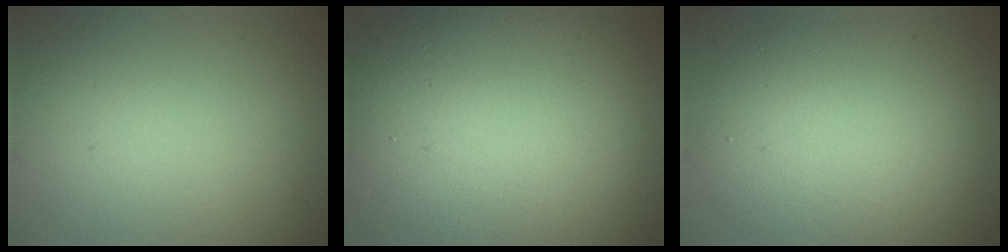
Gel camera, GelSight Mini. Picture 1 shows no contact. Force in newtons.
{"total": 15.9, "press": 15.9, "slide": 0.8}
{"total": 7.2, "press": 7.2, "slide": 0.5}